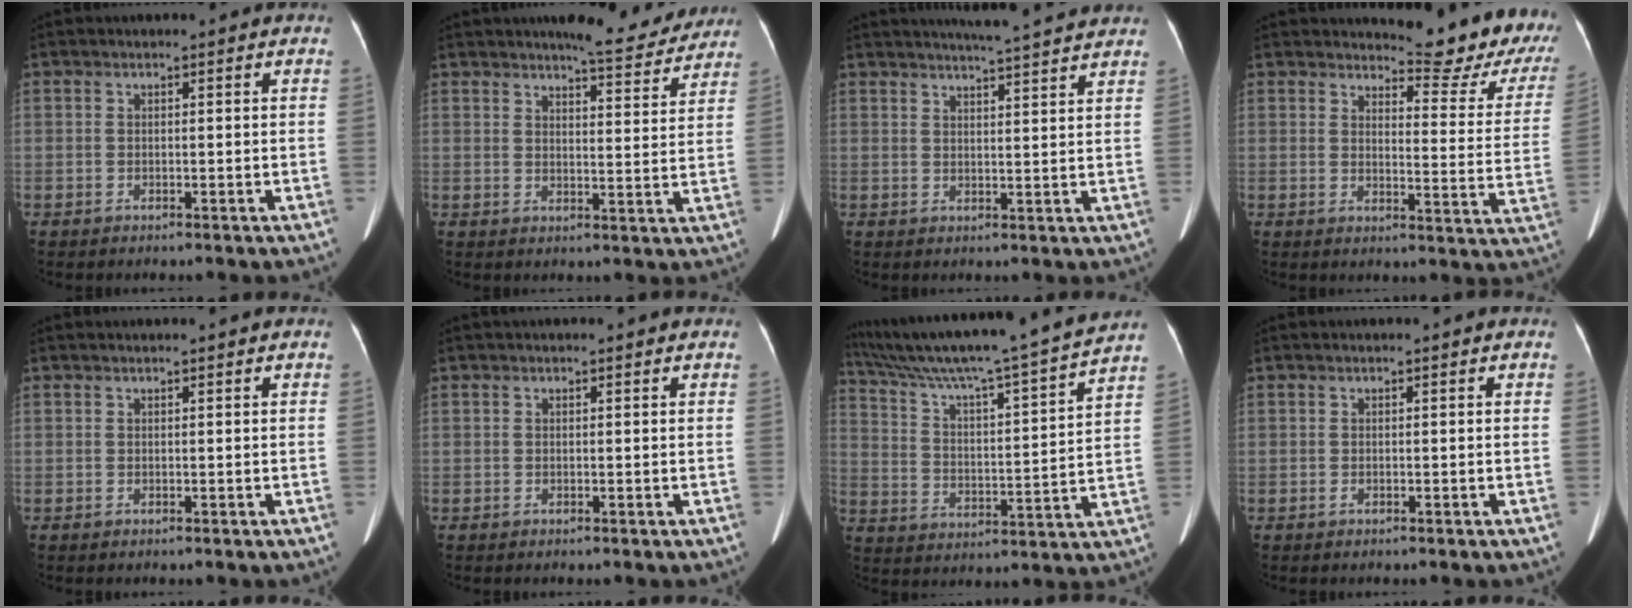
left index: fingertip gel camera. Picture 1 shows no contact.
{"total": 8.9, "force": [8.3, 1.5, 3.0], "torque": [-0.035, -0.008, 0.097]}
{"total": 10.6, "force": [9.8, -0.2, 4.0], "torque": [-0.064, 0.014, 0.119]}
{"total": 14.2, "force": [13.3, 1.8, 4.5], "torque": [-0.043, -0.077, 0.136]}
{"total": 1.2, "force": [1.1, 0.0, 0.4], "torque": [-0.008, 0.021, 0.021]}
{"total": 1.8, "force": [1.5, 0.4, 0.8], "torque": [-0.009, 0.028, 0.021]}
{"total": 22.4, "force": [19.5, -1.5, 10.8], "torque": [-0.191, -0.014, 0.296]}
{"total": 0.6, "force": [0.4, 0.1, 0.4], "torque": [-0.010, 0.019, 0.007]}